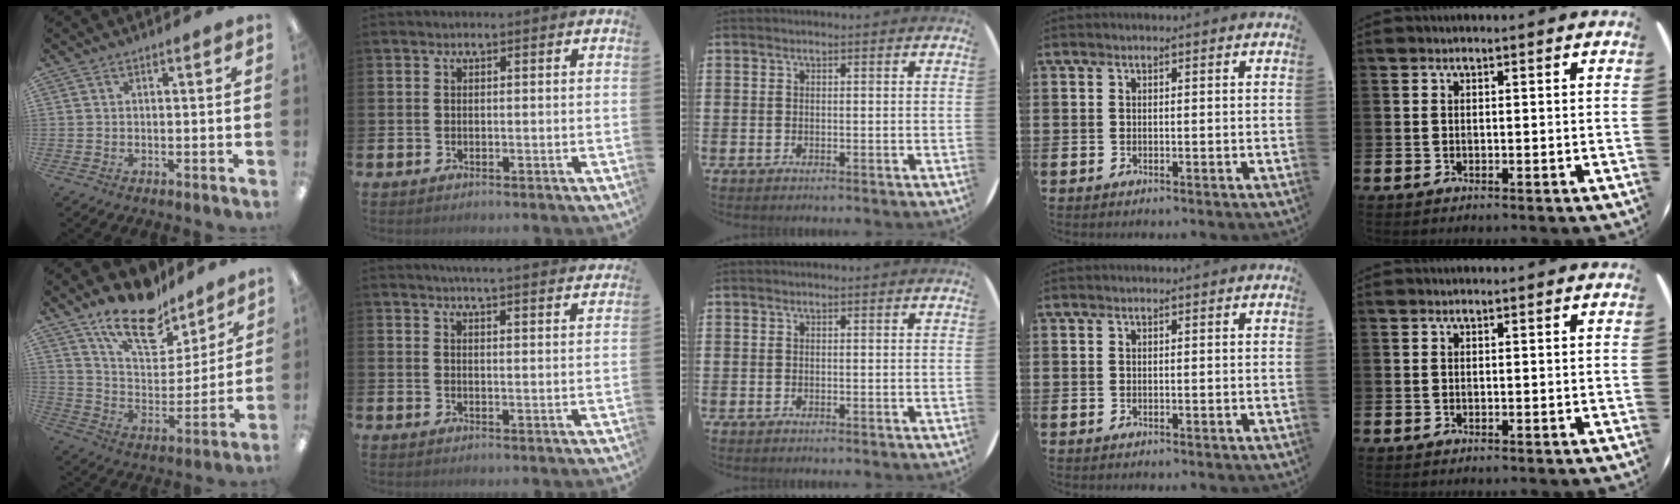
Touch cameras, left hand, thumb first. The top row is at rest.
{"thumb": {"total": 18.0, "force": [13.8, 7.7, 8.5], "torque": [-0.147, -0.085, 0.244]}, "index": {"total": 4.5, "force": [4.4, -0.6, 0.6], "torque": [-0.018, -0.025, 0.077]}}